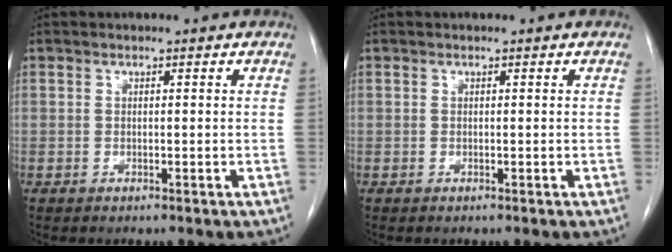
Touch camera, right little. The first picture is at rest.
{"total": 0.0}